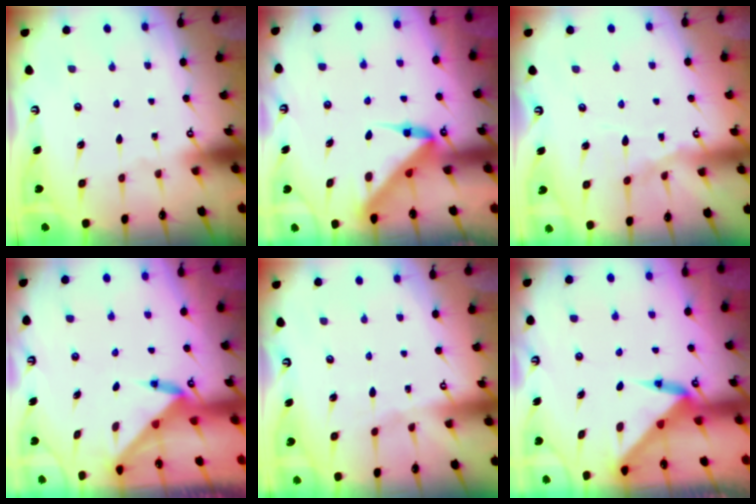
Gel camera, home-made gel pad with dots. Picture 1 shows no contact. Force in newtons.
{"total": 5.0, "press": 5.0, "slide": 0.3}
{"total": 7.1, "press": 7.0, "slide": 0.4}
{"total": 3.4, "press": 3.4, "slide": 0.3}
{"total": 2.8, "press": 2.8, "slide": 0.4}
{"total": 3.8, "press": 3.8, "slide": 0.2}